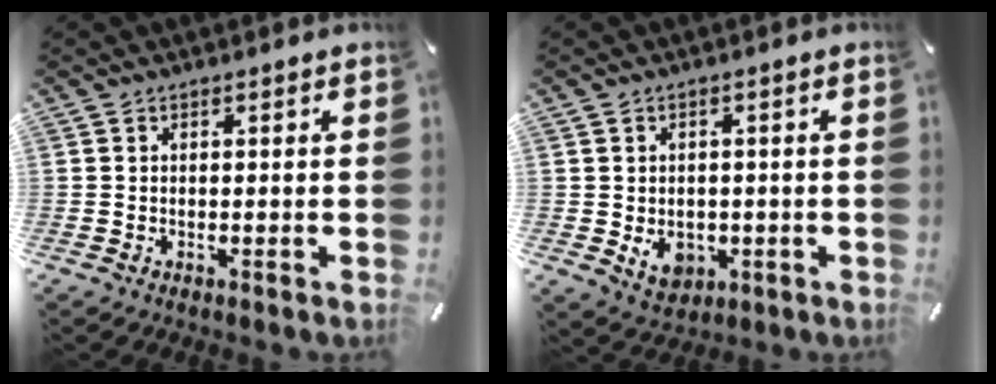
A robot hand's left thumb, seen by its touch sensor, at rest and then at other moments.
{"total": 5.9, "force": [-1.2, 4.9, 3.0], "torque": [-0.038, 0.000, -0.021]}